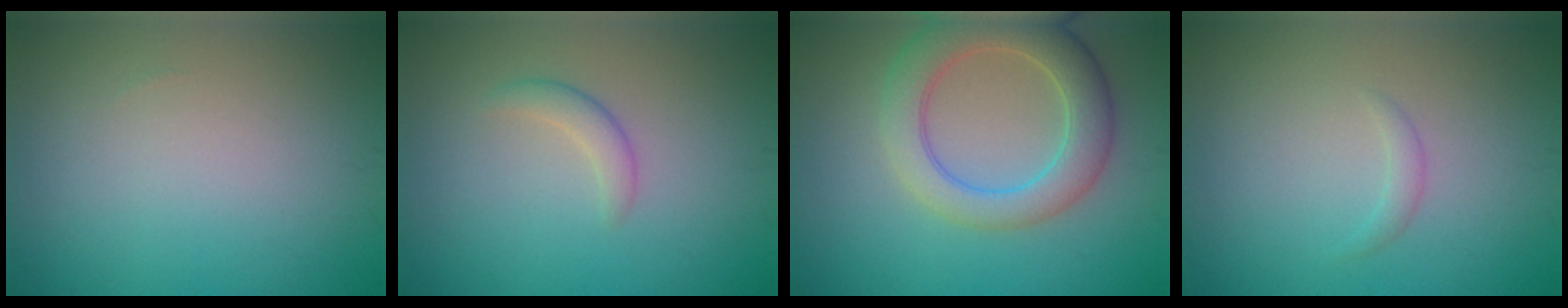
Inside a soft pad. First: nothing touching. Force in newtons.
{"total": 1.5, "press": 1.5, "slide": 0.0}
{"total": 6.0, "press": 6.0, "slide": 0.3}
{"total": 0.8, "press": 0.8, "slide": 0.1}